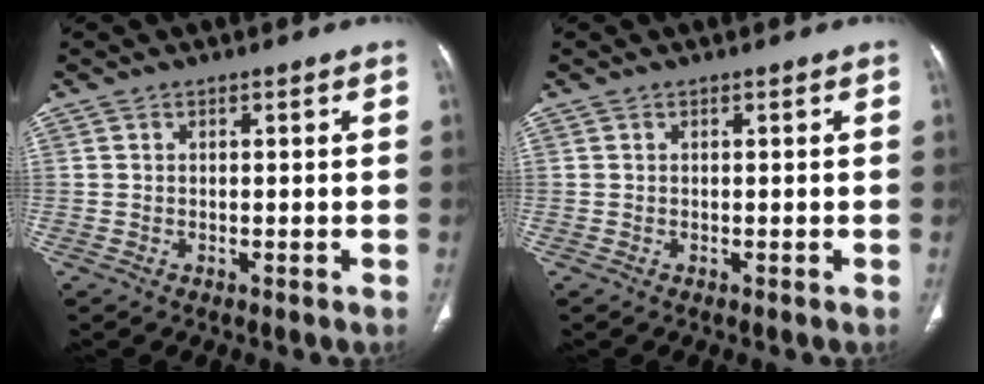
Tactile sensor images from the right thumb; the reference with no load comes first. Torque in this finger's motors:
{"motor_torque": [0.00, 0.00, 0.00, 0.00, 0.00]}